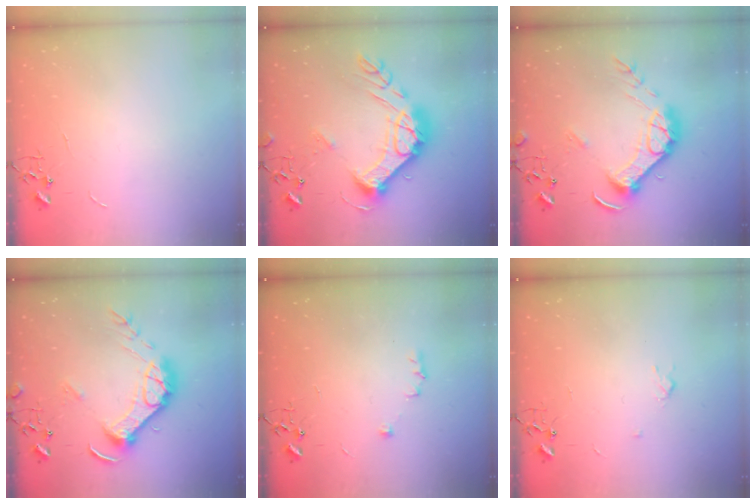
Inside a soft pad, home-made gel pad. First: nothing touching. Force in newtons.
{"total": 22.5, "press": 22.4, "slide": 1.7}
{"total": 15.3, "press": 15.2, "slide": 1.7}
{"total": 15.3, "press": 15.2, "slide": 1.7}
{"total": 5.2, "press": 5.1, "slide": 1.0}
{"total": 3.2, "press": 3.1, "slide": 0.6}